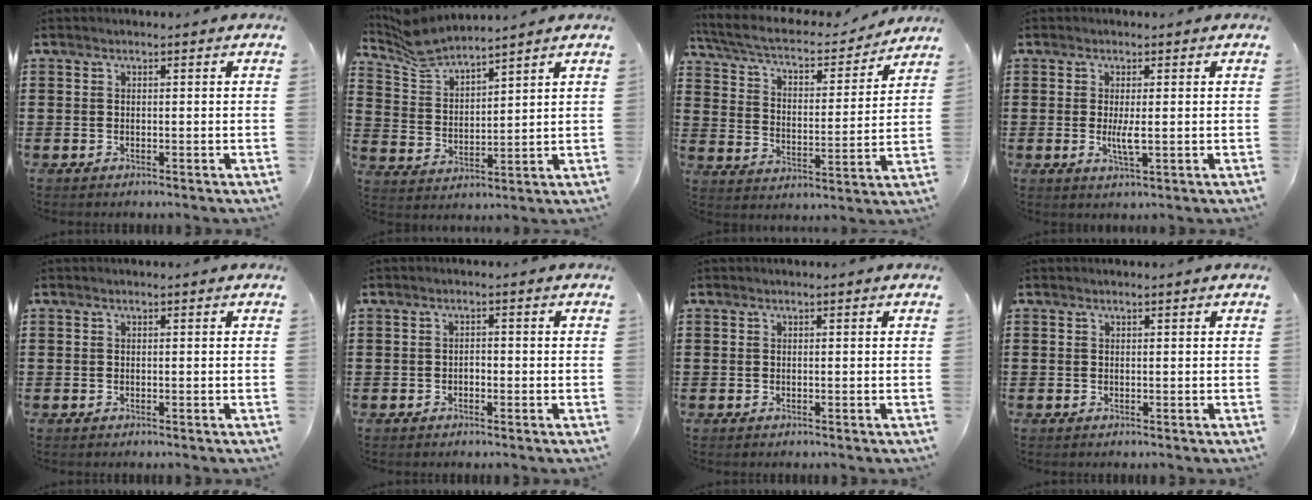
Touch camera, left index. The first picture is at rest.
{"total": 6.0, "force": [5.7, 0.7, 1.7], "torque": [-0.057, -0.020, 0.103]}
{"total": 5.8, "force": [5.0, 1.1, 2.7], "torque": [-0.076, -0.034, 0.081]}
{"total": 3.2, "force": [-0.1, 0.6, 3.2], "torque": [-0.063, -0.006, -0.004]}
{"total": 0.0}
{"total": 1.0, "force": [-0.6, 0.5, 0.7], "torque": [-0.015, -0.001, -0.013]}
{"total": 0.0}
{"total": 0.0}